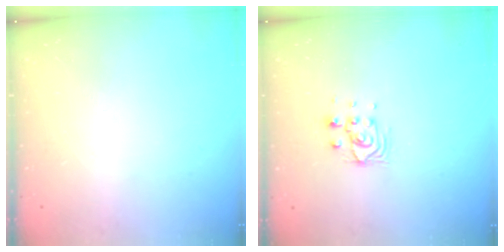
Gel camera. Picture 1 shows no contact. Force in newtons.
{"total": 6.4, "press": 6.4, "slide": 0.4}